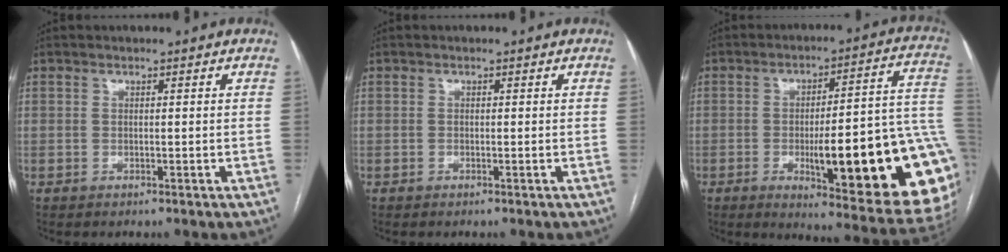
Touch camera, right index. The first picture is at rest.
{"total": 0.0}
{"total": 26.8, "force": [-5.6, 4.0, 25.9], "torque": [-0.250, -0.002, -0.070]}